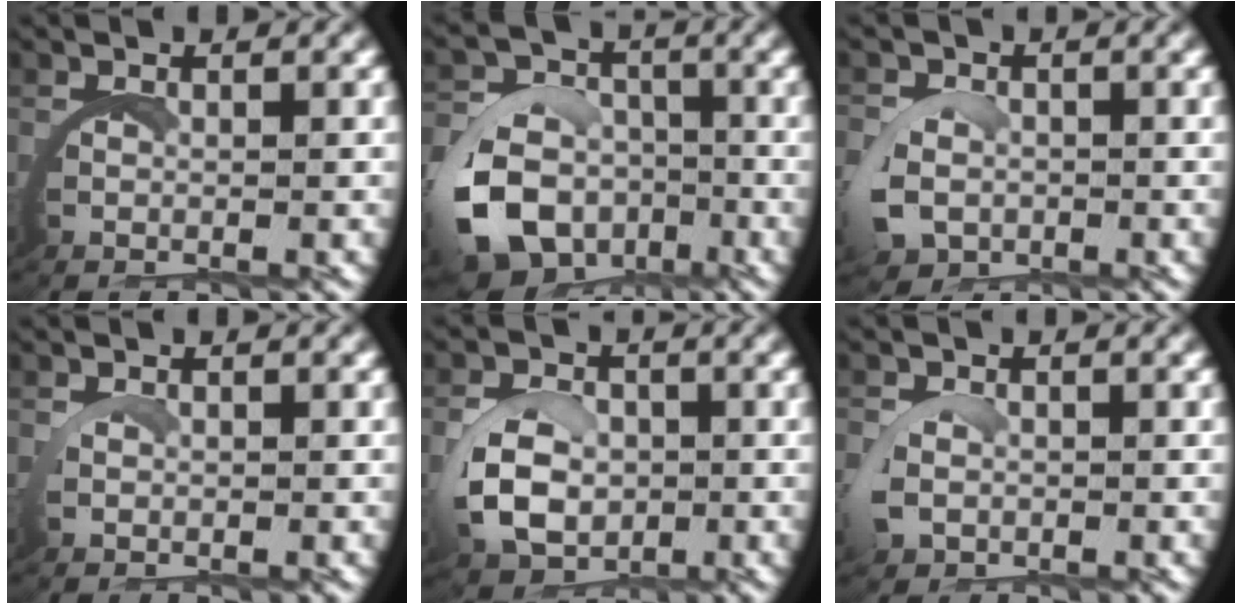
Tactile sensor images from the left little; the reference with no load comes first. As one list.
[{"total": 12.9, "force": [-5.2, 11.2, 3.9], "torque": [-0.096, -0.053, -0.089]}, {"total": 2.3, "force": [-0.5, 2.0, 1.1], "torque": [-0.033, -0.013, -0.008]}, {"total": 0.6, "force": [0.6, -0.2, 0.0], "torque": [-0.009, -0.008, 0.012]}, {"total": 4.6, "force": [-0.3, 3.5, 3.0], "torque": [-0.068, -0.012, -0.002]}, {"total": 1.1, "force": [0.0, 0.8, 0.6], "torque": [-0.032, -0.008, 0.001]}]